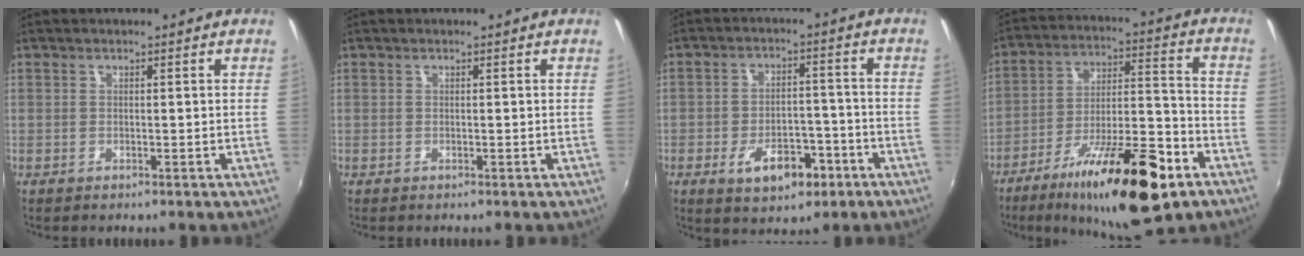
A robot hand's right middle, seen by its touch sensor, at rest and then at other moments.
{"total": 0.0}
{"total": 8.5, "force": [-3.9, 4.5, 6.1], "torque": [-0.114, 0.003, -0.047]}
{"total": 22.6, "force": [-13.1, 6.5, 17.2], "torque": [-0.287, -0.025, -0.205]}